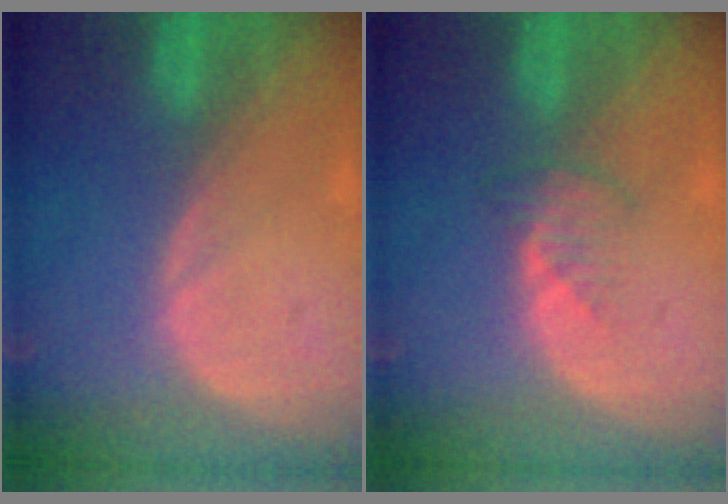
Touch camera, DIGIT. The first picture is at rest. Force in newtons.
{"total": 2.7, "press": 2.6, "slide": 0.6}